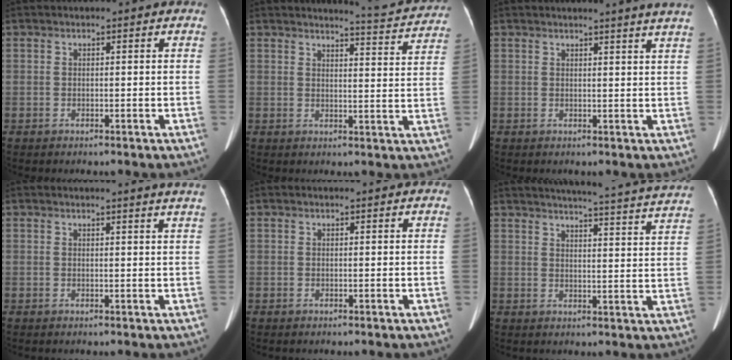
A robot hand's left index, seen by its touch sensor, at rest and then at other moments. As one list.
[{"total": 8.4, "force": [8.4, -0.3, 0.8], "torque": [-0.019, -0.030, 0.091]}, {"total": 6.0, "force": [5.3, -1.3, 2.6], "torque": [-0.028, -0.011, 0.042]}, {"total": 4.5, "force": [4.0, -0.9, 1.7], "torque": [-0.019, -0.007, 0.027]}, {"total": 1.0, "force": [0.9, 0.0, 0.3], "torque": [-0.008, 0.008, 0.012]}, {"total": 25.0, "force": [23.5, -0.2, 8.8], "torque": [-0.120, -0.067, 0.268]}]